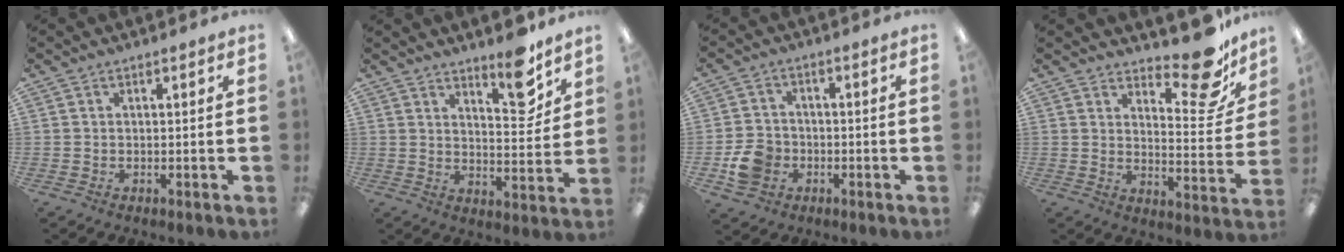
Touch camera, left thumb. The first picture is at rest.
{"total": 10.9, "force": [8.0, 3.4, 6.5], "torque": [-0.074, -0.058, 0.131]}
{"total": 7.4, "force": [-2.4, 6.2, 3.3], "torque": [-0.064, 0.016, -0.040]}
{"total": 14.0, "force": [10.9, 4.6, 7.5], "torque": [-0.093, -0.081, 0.183]}